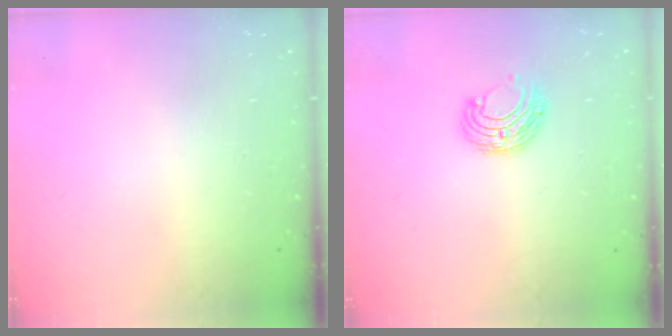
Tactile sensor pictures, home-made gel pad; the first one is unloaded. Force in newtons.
{"total": 7.5, "press": 7.5, "slide": 0.7}